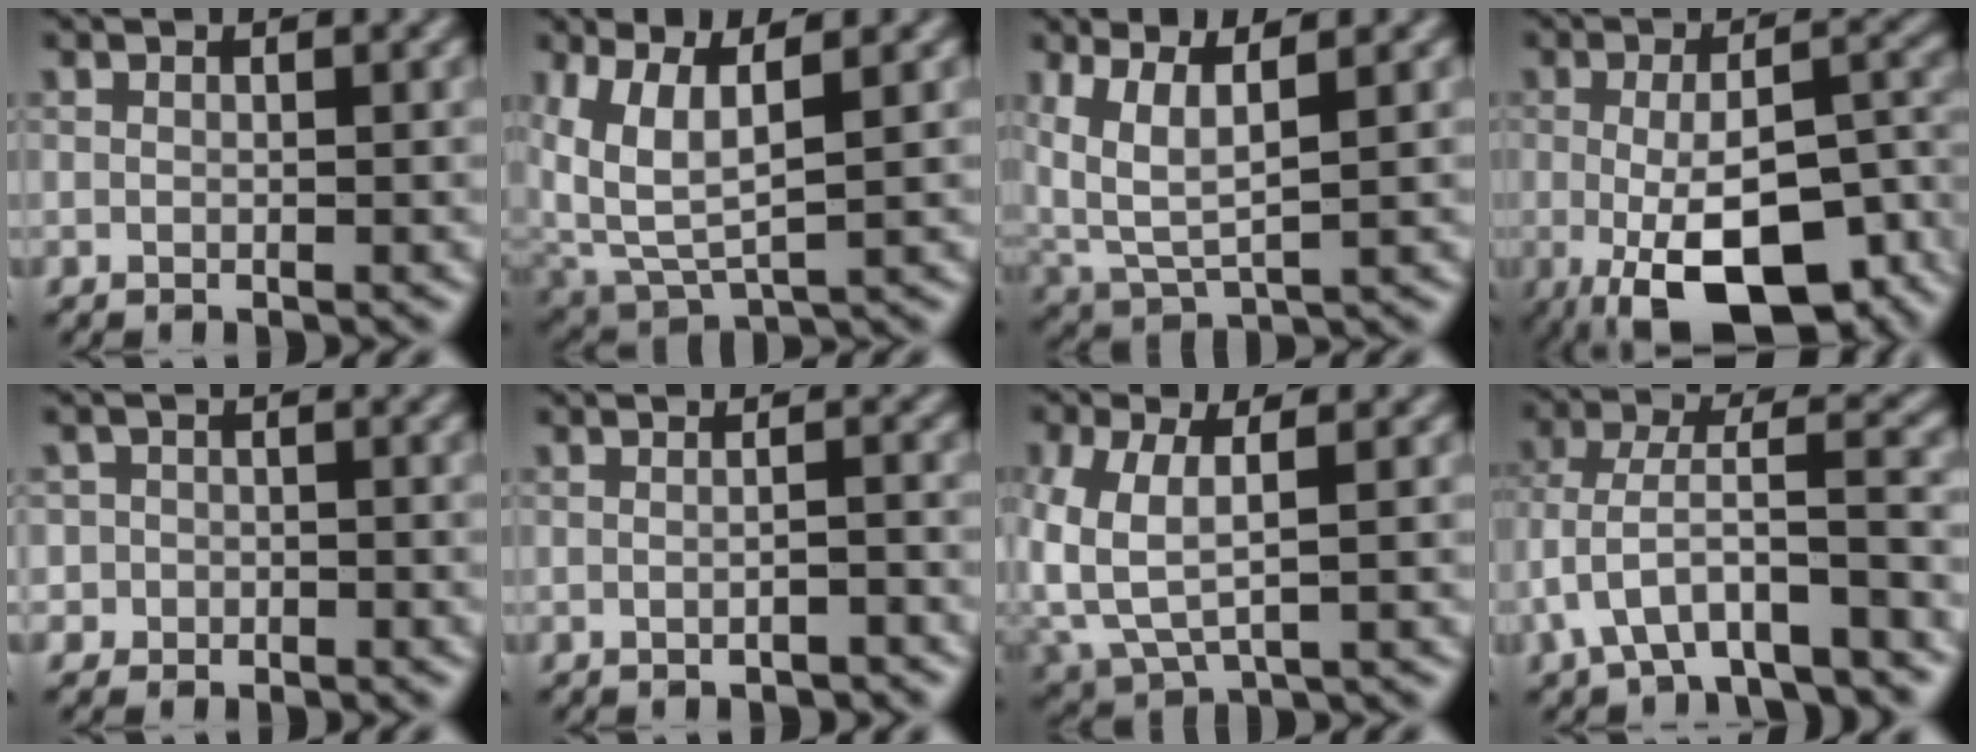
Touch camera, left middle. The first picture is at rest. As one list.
[{"total": 5.5, "force": [2.1, 2.6, 4.4], "torque": [-0.112, -0.011, 0.052]}, {"total": 5.0, "force": [2.1, 2.1, 4.0], "torque": [-0.100, -0.006, 0.048]}, {"total": 13.3, "force": [-5.2, 5.4, 11.0], "torque": [-0.169, -0.019, -0.075]}, {"total": 2.2, "force": [-0.8, 2.1, -0.1], "torque": [0.027, 0.010, -0.028]}, {"total": 1.8, "force": [-0.6, 0.4, 1.6], "torque": [-0.018, 0.002, -0.015]}, {"total": 5.4, "force": [0.1, 3.0, 4.4], "torque": [-0.117, -0.007, 0.007]}, {"total": 7.1, "force": [-3.7, 2.5, 5.6], "torque": [-0.102, 0.010, -0.067]}]